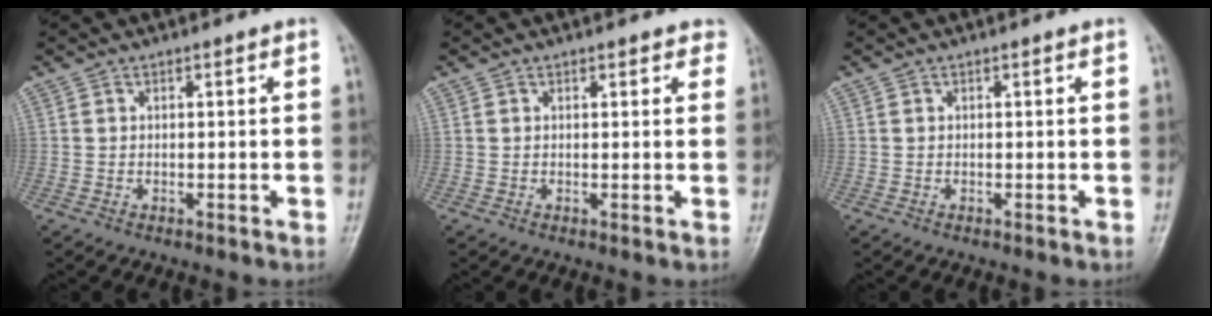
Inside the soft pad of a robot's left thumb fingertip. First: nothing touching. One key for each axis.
{"total": 2.2, "fx": 1.7, "fy": 1.1, "fz": 0.7, "tx": 0.018, "ty": -0.002, "tz": 0.010}
{"total": 0.0}